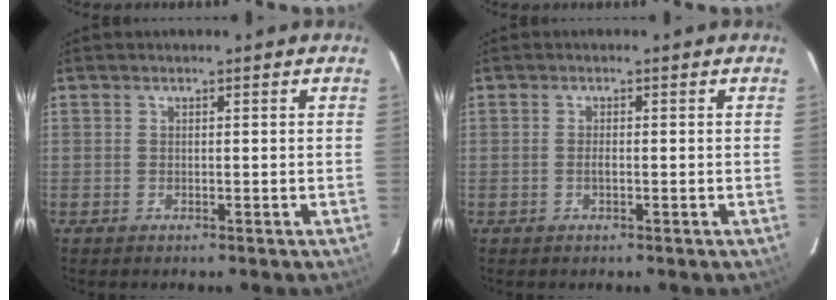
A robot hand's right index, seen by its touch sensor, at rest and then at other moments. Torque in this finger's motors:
{"motor_torque": [0.43, 0.00, 0.12, 0.04]}